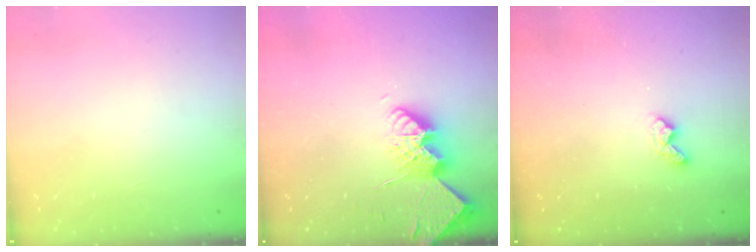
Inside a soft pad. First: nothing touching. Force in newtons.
{"total": 11.7, "press": 11.7, "slide": 0.9}
{"total": 5.3, "press": 5.2, "slide": 0.5}